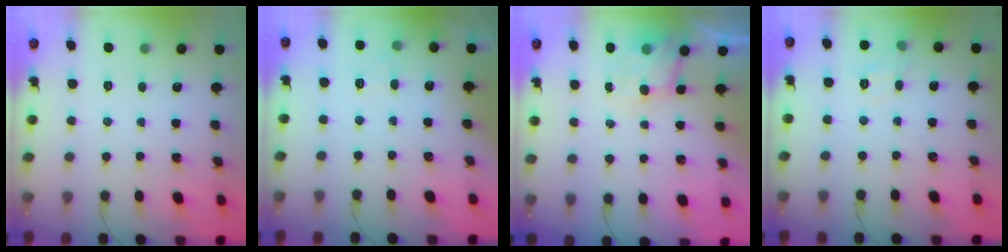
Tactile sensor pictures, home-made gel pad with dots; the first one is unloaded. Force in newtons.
{"total": 3.8, "press": 3.4, "slide": 1.7}
{"total": 6.5, "press": 6.4, "slide": 1.0}
{"total": 7.2, "press": 7.2, "slide": 1.0}